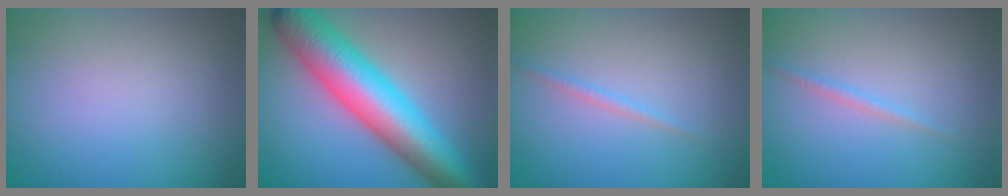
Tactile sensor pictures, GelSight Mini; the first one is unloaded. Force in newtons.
{"total": 10.2, "press": 10.2, "slide": 0.2}
{"total": 0.8, "press": 0.8, "slide": 0.1}
{"total": 0.8, "press": 0.8, "slide": 0.1}